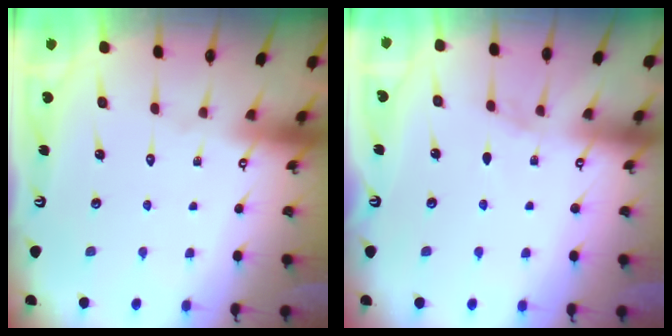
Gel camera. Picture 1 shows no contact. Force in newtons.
{"total": 3.9, "press": 3.9, "slide": 0.5}